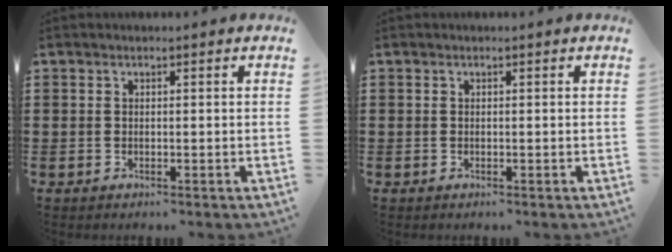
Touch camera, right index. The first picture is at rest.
{"total": 0.0}